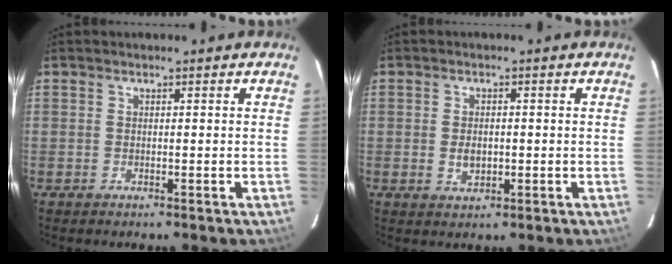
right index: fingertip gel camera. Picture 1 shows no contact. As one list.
[{"total": 3.1, "force": [-0.4, 2.1, 2.2], "torque": [-0.040, 0.001, -0.006]}]